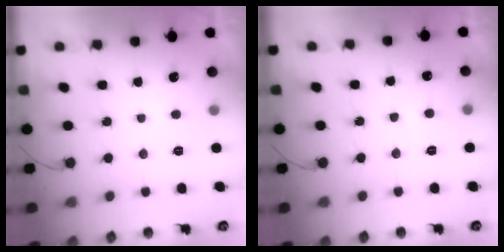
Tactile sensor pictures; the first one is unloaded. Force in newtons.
{"total": 5.7, "press": 5.7, "slide": 0.3}